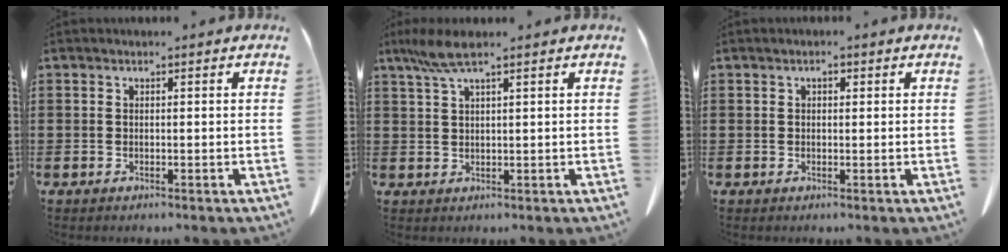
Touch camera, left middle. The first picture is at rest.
{"total": 4.5, "force": [2.8, 0.6, 3.4], "torque": [-0.081, -0.002, 0.048]}
{"total": 0.9, "force": [0.3, 0.5, 0.6], "torque": [-0.014, 0.005, 0.006]}